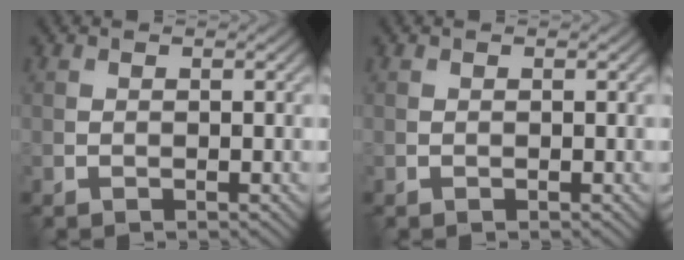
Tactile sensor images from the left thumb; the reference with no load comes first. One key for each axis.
{"total": 0.0}